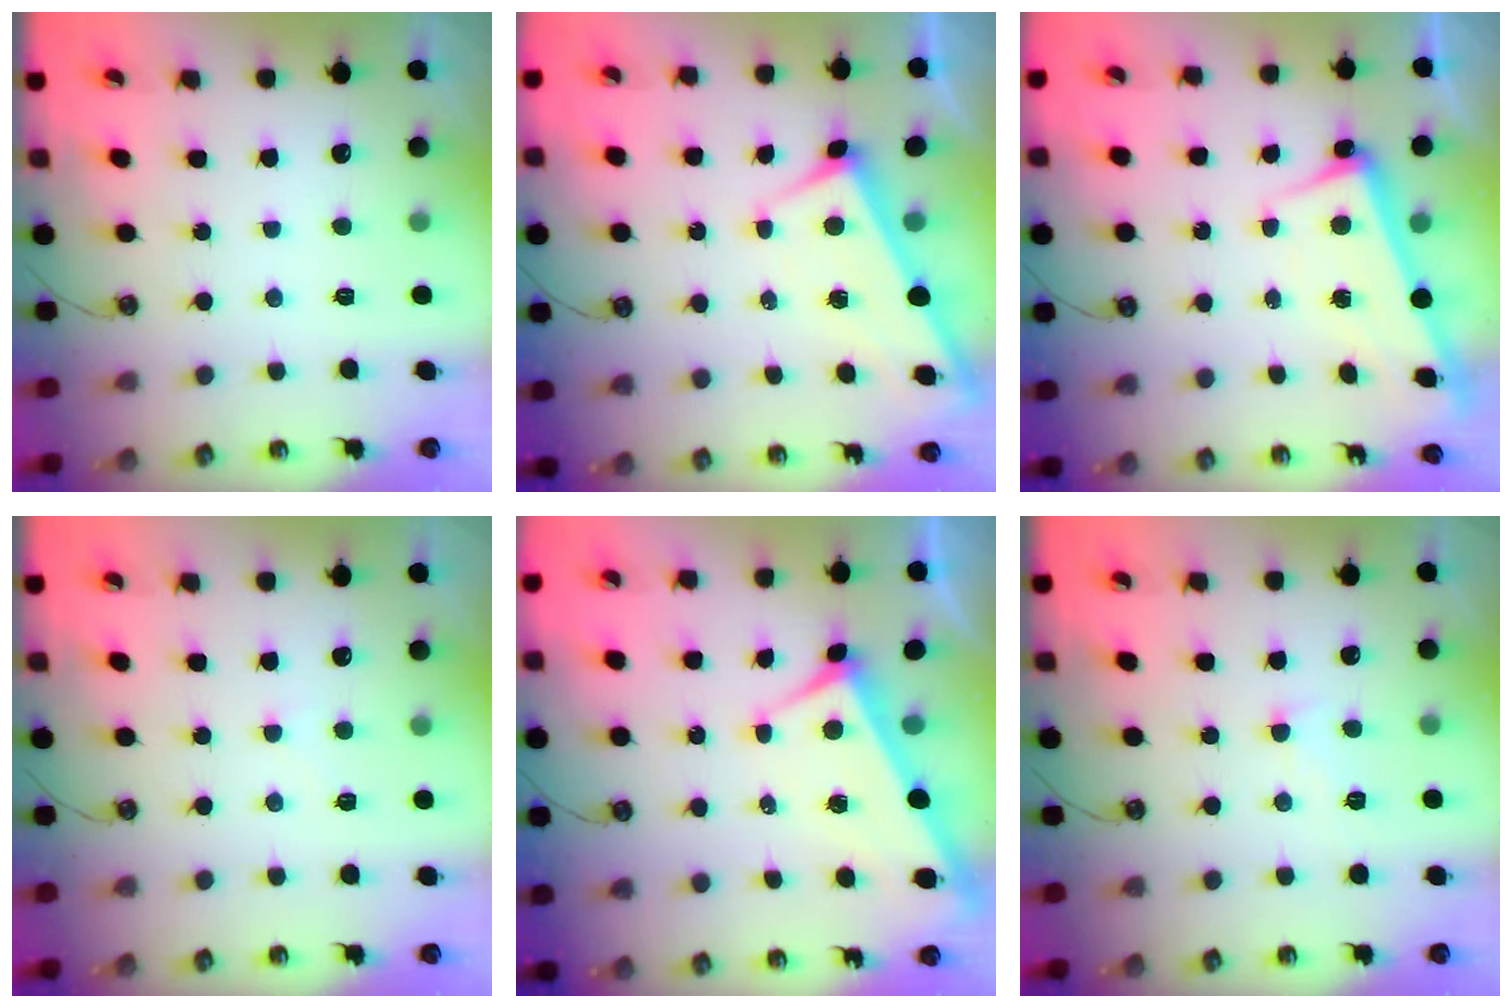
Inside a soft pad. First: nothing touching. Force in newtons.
{"total": 2.8, "press": 2.8, "slide": 0.1}
{"total": 2.4, "press": 2.2, "slide": 0.9}
{"total": 2.0, "press": 2.0, "slide": 0.3}
{"total": 3.1, "press": 3.0, "slide": 0.8}
{"total": 1.1, "press": 1.0, "slide": 0.4}